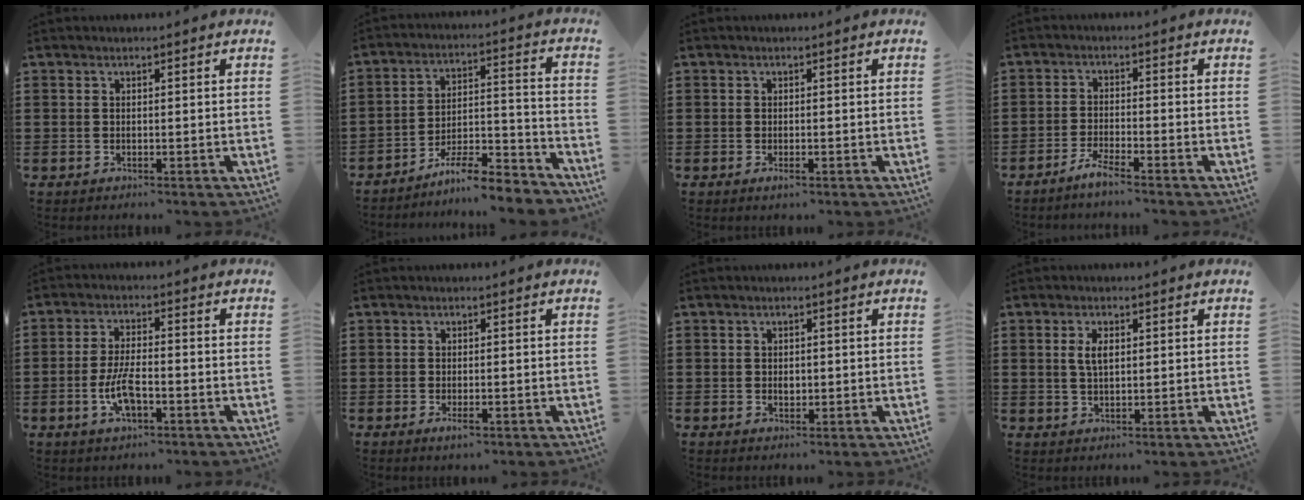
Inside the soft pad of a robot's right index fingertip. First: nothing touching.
{"total": 8.1, "force": [-7.5, 0.7, 2.9], "torque": [-0.042, 0.015, -0.143]}
{"total": 1.0, "force": [-0.4, 0.2, 0.8], "torque": [-0.017, -0.006, -0.006]}
{"total": 2.9, "force": [-2.6, -0.3, 1.2], "torque": [-0.029, 0.000, -0.050]}
{"total": 6.4, "force": [-2.0, 2.3, 5.6], "torque": [-0.128, -0.007, -0.043]}
{"total": 1.5, "force": [-0.7, 0.4, 1.3], "torque": [-0.024, -0.004, -0.011]}
{"total": 1.4, "force": [0.0, 0.9, 1.0], "torque": [-0.020, 0.005, -0.001]}
{"total": 3.1, "force": [0.7, 1.4, 2.7], "torque": [-0.056, 0.008, 0.010]}